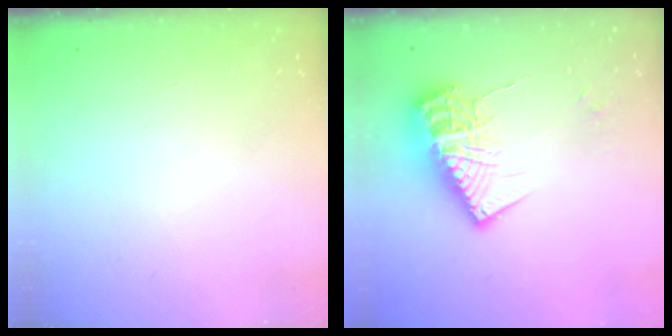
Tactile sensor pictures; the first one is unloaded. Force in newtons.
{"total": 16.0, "press": 16.0, "slide": 0.6}